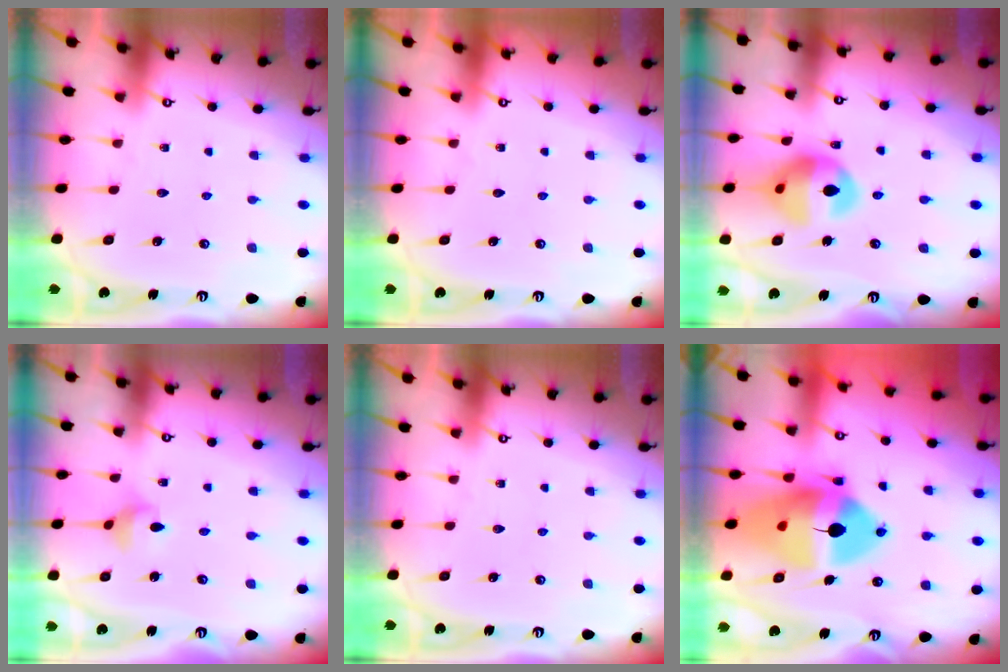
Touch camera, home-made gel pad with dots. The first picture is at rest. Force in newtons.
{"total": 0.0}
{"total": 14.3, "press": 13.5, "slide": 4.8}
{"total": 3.5, "press": 3.4, "slide": 0.8}
{"total": 0.0}
{"total": 19.9, "press": 19.7, "slide": 2.5}